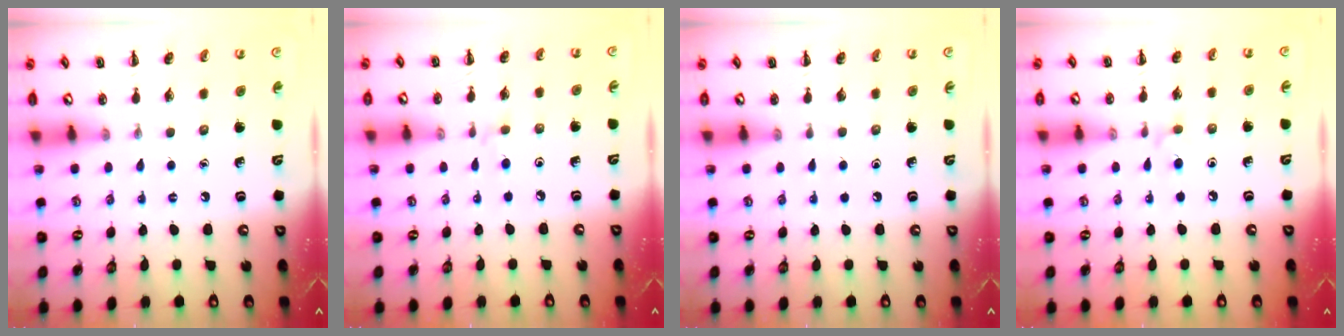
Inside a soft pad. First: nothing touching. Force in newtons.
{"total": 3.1, "press": 2.8, "slide": 1.3}
{"total": 0.0}
{"total": 5.2, "press": 4.9, "slide": 1.7}